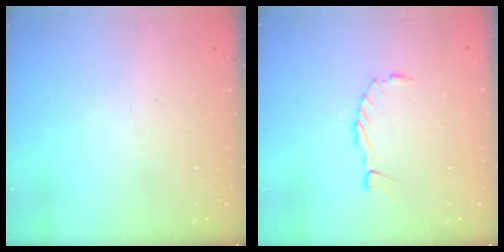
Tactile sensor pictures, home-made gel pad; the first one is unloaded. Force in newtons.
{"total": 0.0}